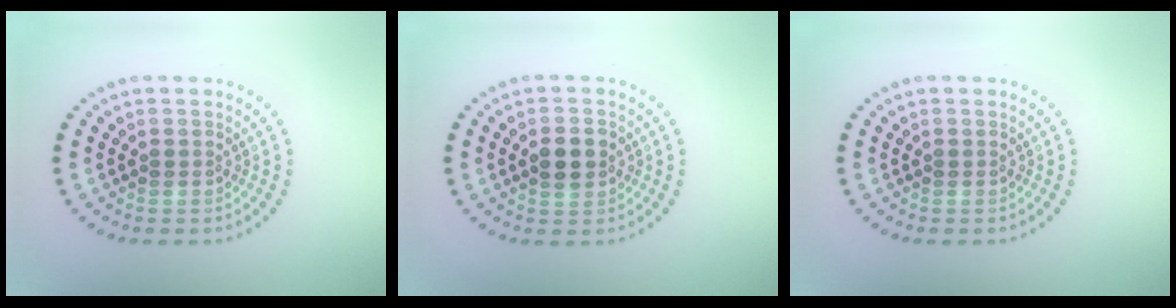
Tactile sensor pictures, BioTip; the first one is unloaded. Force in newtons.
{"total": 2.9, "press": 2.9, "slide": 0.0}
{"total": 0.0}